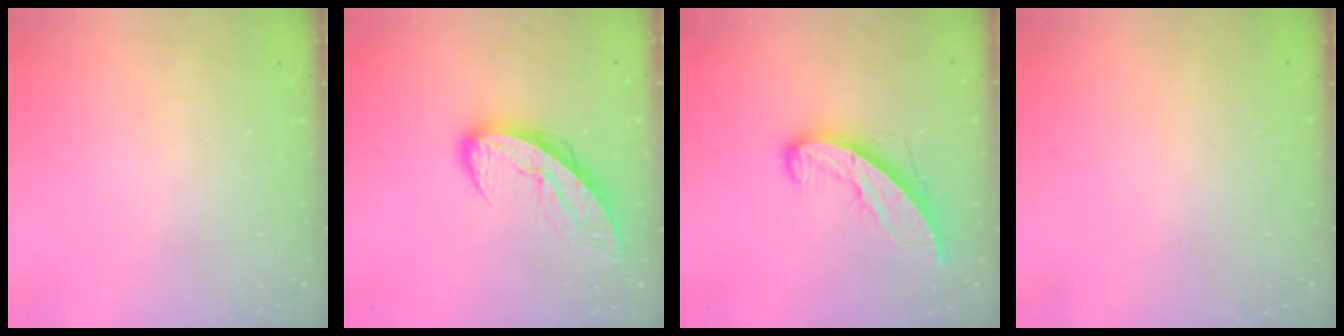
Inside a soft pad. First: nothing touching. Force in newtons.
{"total": 9.8, "press": 9.7, "slide": 0.9}
{"total": 10.6, "press": 10.6, "slide": 0.8}
{"total": 0.0}